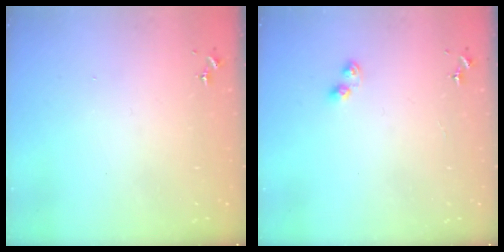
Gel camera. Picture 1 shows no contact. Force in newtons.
{"total": 3.4, "press": 3.4, "slide": 0.4}